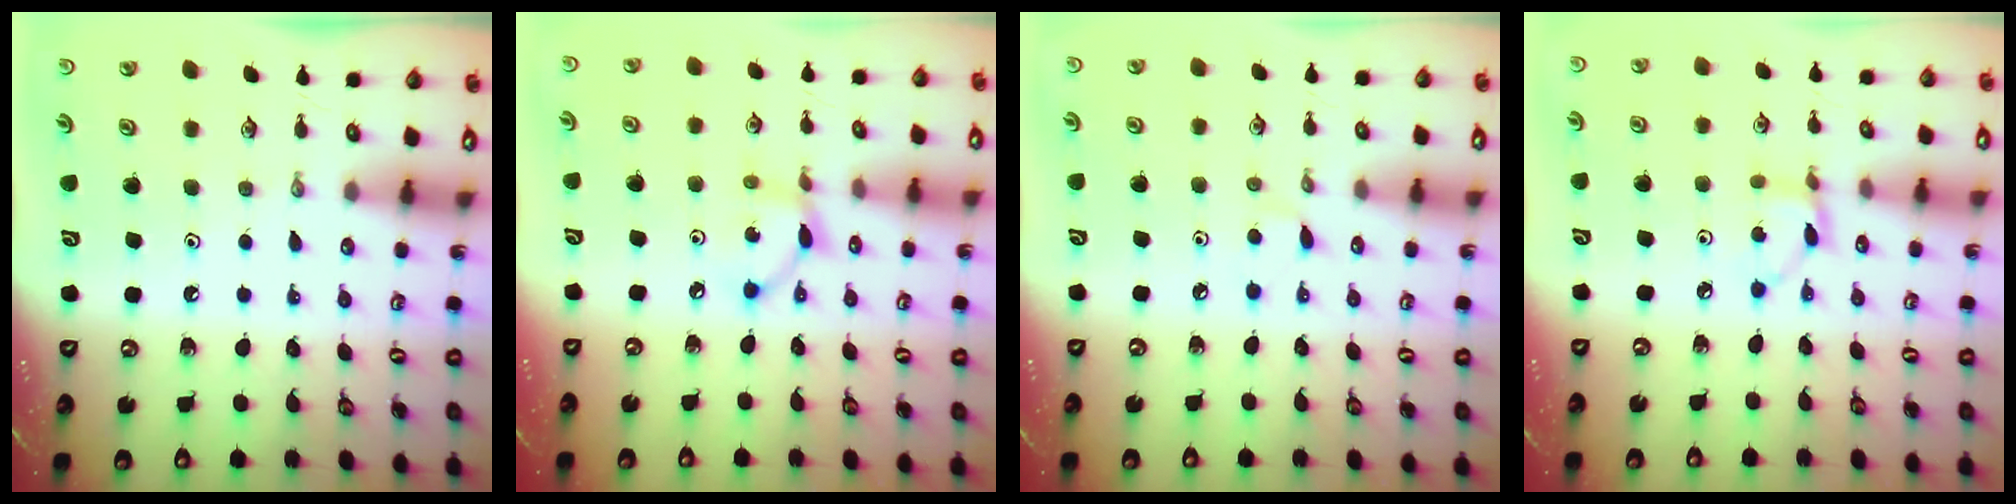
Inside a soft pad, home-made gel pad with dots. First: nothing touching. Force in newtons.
{"total": 6.2, "press": 6.2, "slide": 0.2}
{"total": 4.5, "press": 4.5, "slide": 0.5}
{"total": 3.6, "press": 3.6, "slide": 0.3}